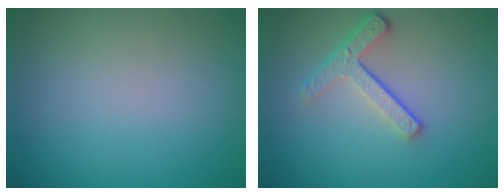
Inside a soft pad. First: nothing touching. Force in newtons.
{"total": 3.6, "press": 2.7, "slide": 2.5}